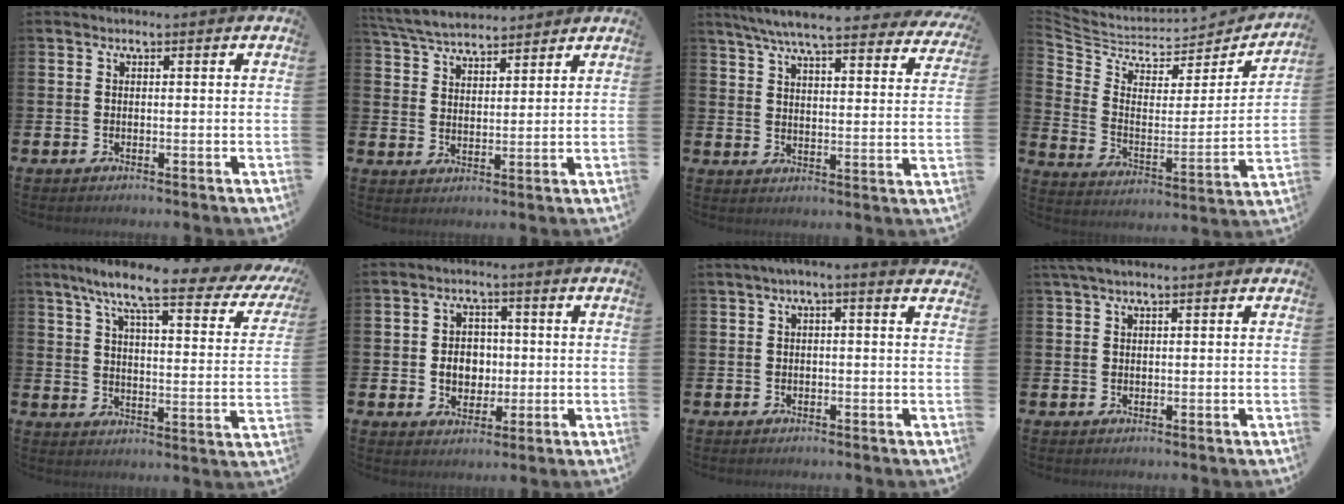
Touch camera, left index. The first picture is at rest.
{"total": 5.6, "force": [5.4, 1.0, 0.9], "torque": [-0.041, -0.022, 0.099]}
{"total": 7.0, "force": [6.3, 0.8, 2.8], "torque": [-0.075, -0.037, 0.109]}
{"total": 5.6, "force": [4.7, 2.5, 1.4], "torque": [-0.061, -0.043, 0.078]}
{"total": 9.4, "force": [7.2, 1.2, 5.9], "torque": [-0.121, -0.050, 0.112]}
{"total": 4.1, "force": [-0.1, 3.6, 2.1], "torque": [-0.033, 0.006, -0.010]}
{"total": 1.2, "force": [0.5, -0.1, 1.1], "torque": [-0.025, 0.002, 0.010]}
{"total": 2.0, "force": [1.5, 0.3, 1.2], "torque": [-0.024, 0.002, 0.027]}